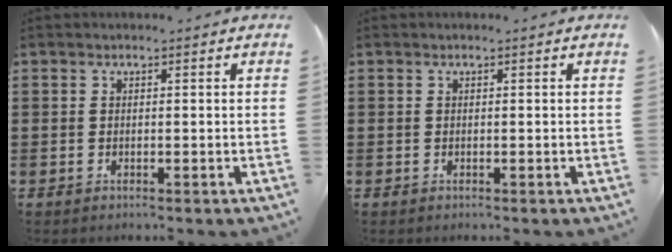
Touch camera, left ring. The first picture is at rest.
{"total": 0.0}